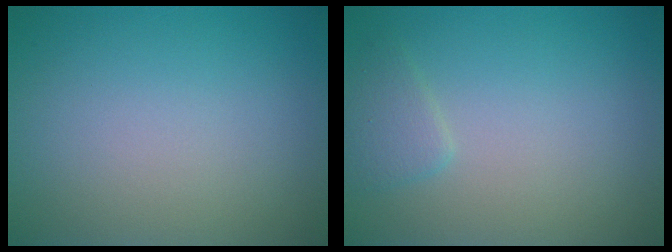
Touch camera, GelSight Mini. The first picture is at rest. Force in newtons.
{"total": 1.5, "press": 1.5, "slide": 0.1}